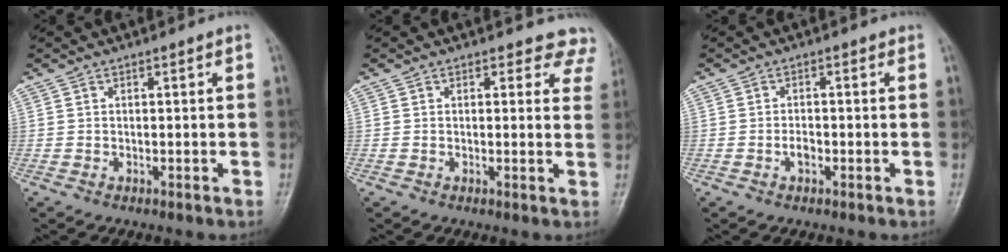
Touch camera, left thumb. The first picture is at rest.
{"total": 6.0, "force": [5.2, 2.8, 0.0], "torque": [0.051, -0.020, 0.024]}
{"total": 1.8, "force": [-0.9, 1.0, 1.2], "torque": [-0.009, 0.005, -0.015]}